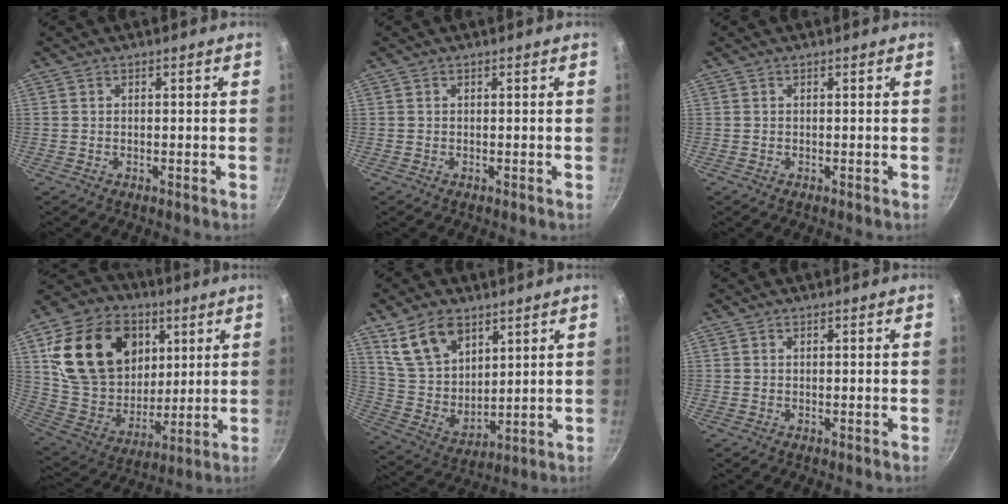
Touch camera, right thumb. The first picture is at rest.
{"total": 0.0}
{"total": 0.0}
{"total": 24.7, "force": [8.0, 18.7, 14.1], "torque": [-0.236, 0.002, 0.153]}
{"total": 12.6, "force": [7.5, 7.4, 6.9], "torque": [-0.104, -0.037, 0.160]}
{"total": 0.0}